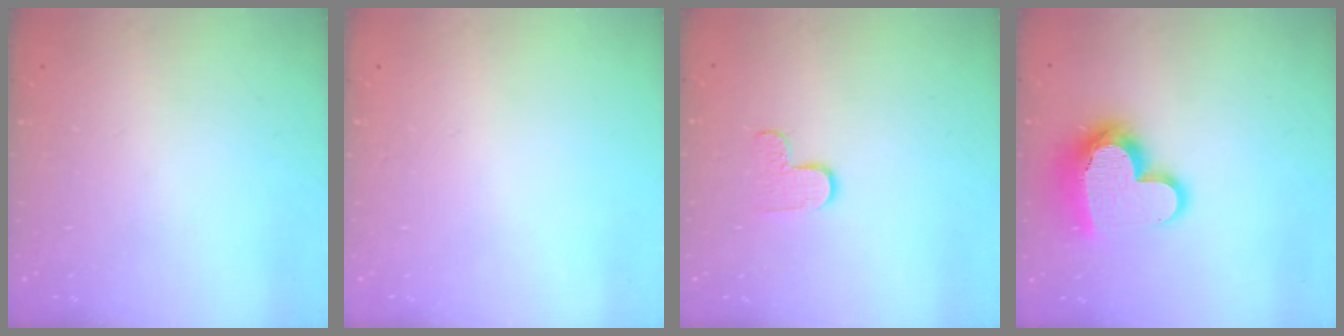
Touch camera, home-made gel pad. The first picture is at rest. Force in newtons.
{"total": 0.0}
{"total": 5.8, "press": 5.8, "slide": 0.3}
{"total": 15.1, "press": 15.1, "slide": 1.5}